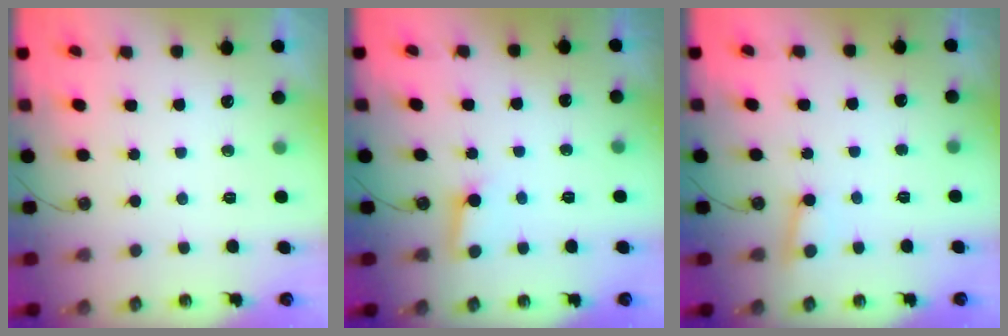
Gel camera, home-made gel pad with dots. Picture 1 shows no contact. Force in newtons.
{"total": 2.9, "press": 2.9, "slide": 0.2}
{"total": 2.9, "press": 2.9, "slide": 0.3}